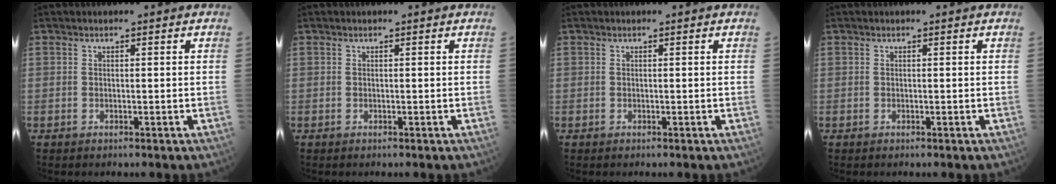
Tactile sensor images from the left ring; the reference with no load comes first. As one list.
[{"total": 0.0}, {"total": 0.0}, {"total": 0.0}]